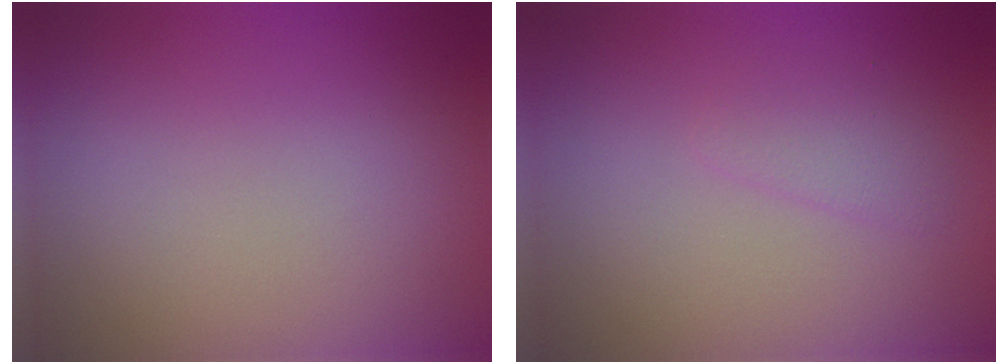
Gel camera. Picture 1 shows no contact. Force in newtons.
{"total": 1.4, "press": 1.4, "slide": 0.1}